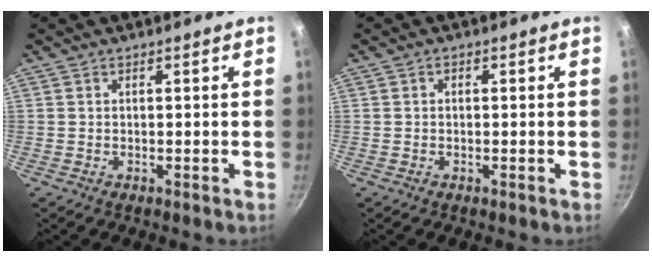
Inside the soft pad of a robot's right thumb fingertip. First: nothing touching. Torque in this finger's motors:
{"motor_torque": [-0.29, 0.07, -0.20, -0.04, 0.05]}